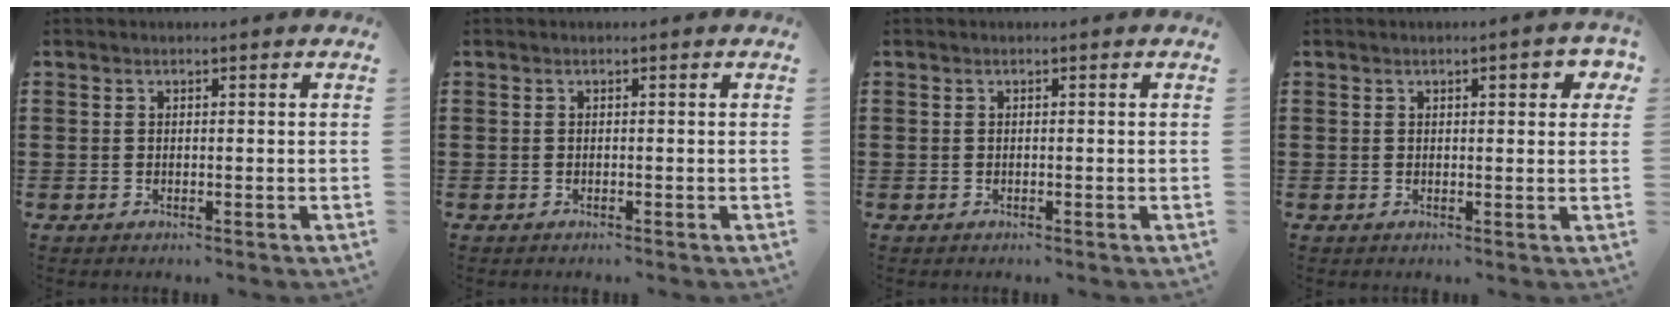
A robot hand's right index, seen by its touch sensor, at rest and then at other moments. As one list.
[{"total": 0.0}, {"total": 0.0}, {"total": 2.8, "force": [0.9, 0.8, 2.5], "torque": [-0.036, 0.000, 0.010]}]